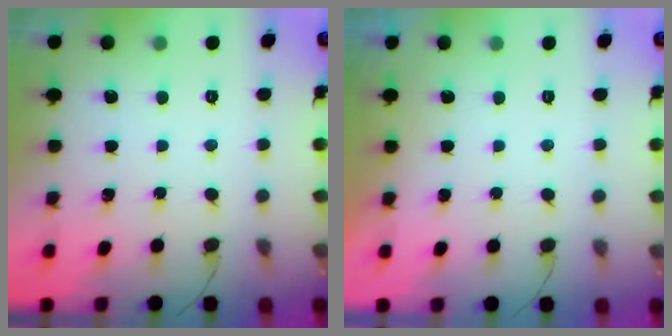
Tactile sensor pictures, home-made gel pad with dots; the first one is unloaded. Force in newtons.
{"total": 1.1, "press": 1.0, "slide": 0.5}